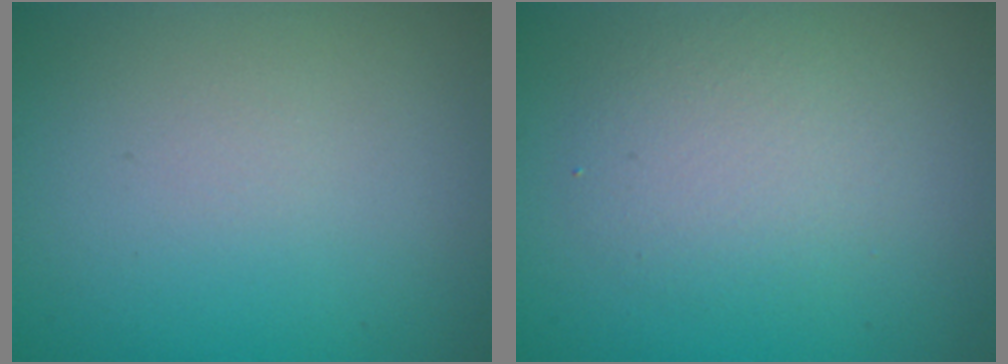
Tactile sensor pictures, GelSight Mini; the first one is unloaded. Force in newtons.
{"total": 2.9, "press": 2.9, "slide": 0.4}